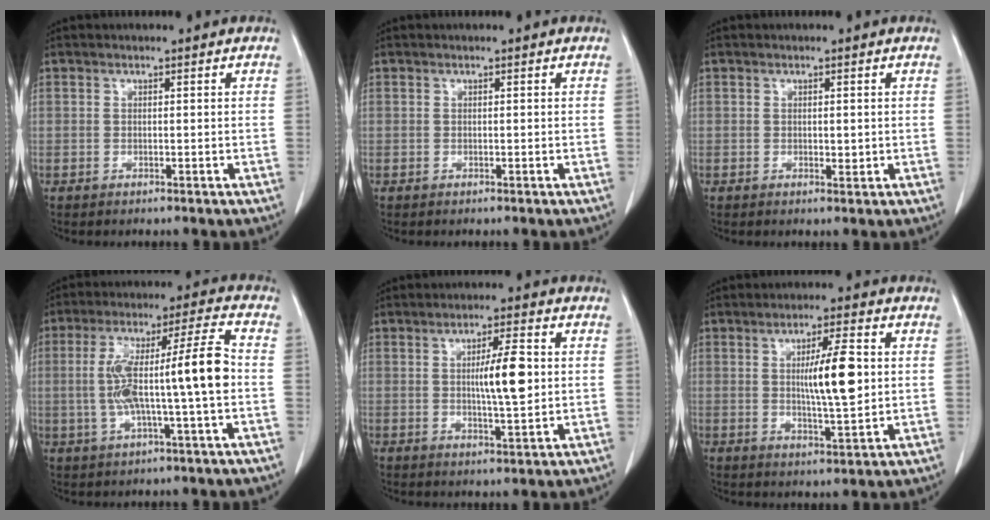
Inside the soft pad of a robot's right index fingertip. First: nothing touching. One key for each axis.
{"total": 0.0}
{"total": 1.1, "fx": 0.0, "fy": 0.5, "fz": 1.0, "tx": -0.014, "ty": -0.003, "tz": 0.002}
{"total": 13.0, "fx": -0.9, "fy": 0.3, "fz": 12.9, "tx": -0.234, "ty": 0.027, "tz": -0.017}
{"total": 6.9, "fx": 0.6, "fy": 0.9, "fz": 6.8, "tx": -0.112, "ty": 0.000, "tz": 0.012}
{"total": 8.4, "fx": 1.0, "fy": 1.0, "fz": 8.3, "tx": -0.137, "ty": -0.002, "tz": 0.019}